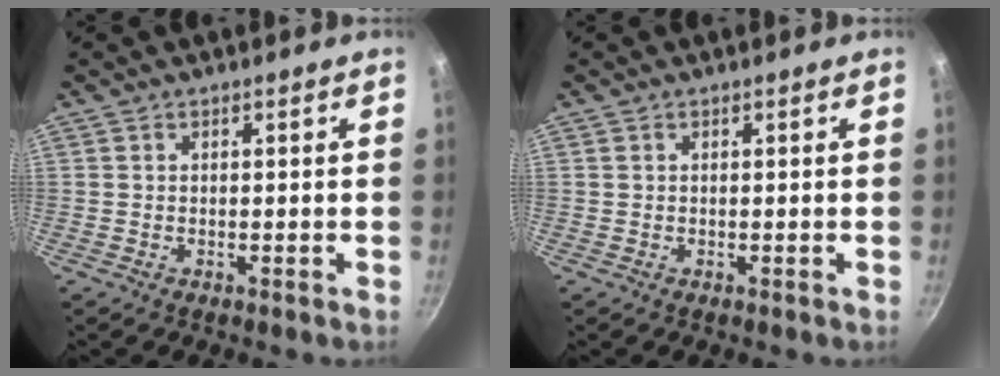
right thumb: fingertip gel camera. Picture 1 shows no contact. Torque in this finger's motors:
{"motor_torque": [-0.39, 0.19, 0.15, 0.28, 0.00]}